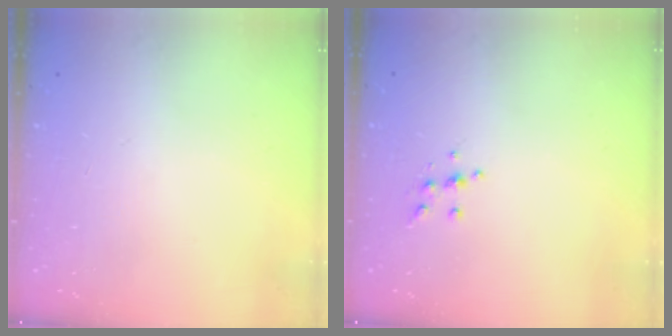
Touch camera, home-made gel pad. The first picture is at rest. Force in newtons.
{"total": 4.3, "press": 4.2, "slide": 1.1}